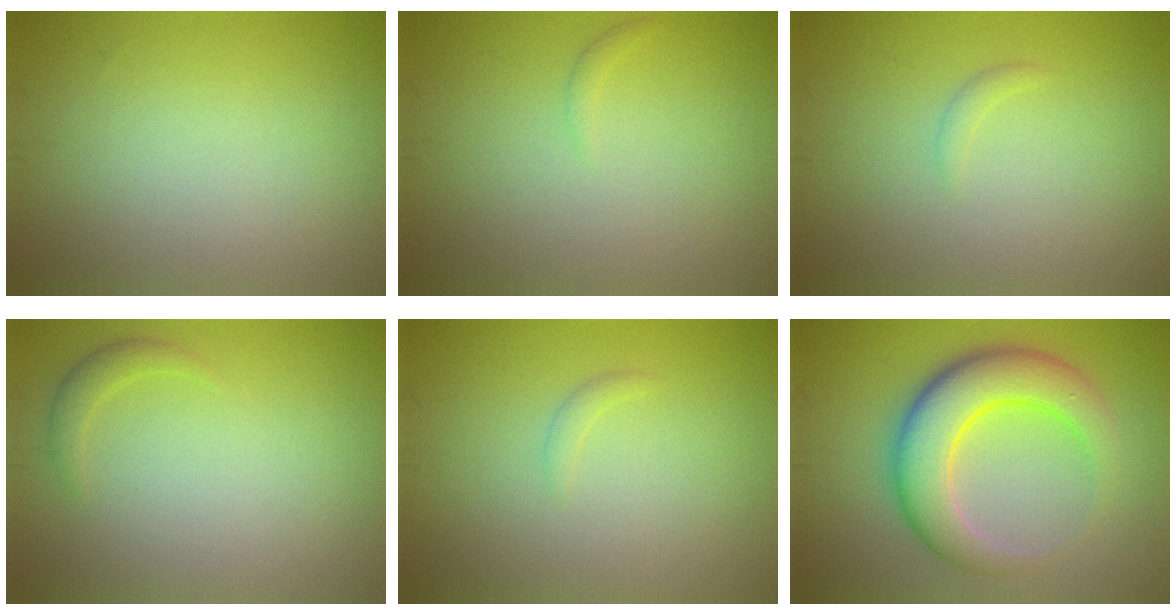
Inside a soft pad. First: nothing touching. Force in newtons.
{"total": 0.6, "press": 0.6, "slide": 0.1}
{"total": 0.7, "press": 0.7, "slide": 0.1}
{"total": 1.3, "press": 1.3, "slide": 0.2}
{"total": 0.7, "press": 0.7, "slide": 0.1}
{"total": 7.9, "press": 7.9, "slide": 0.2}